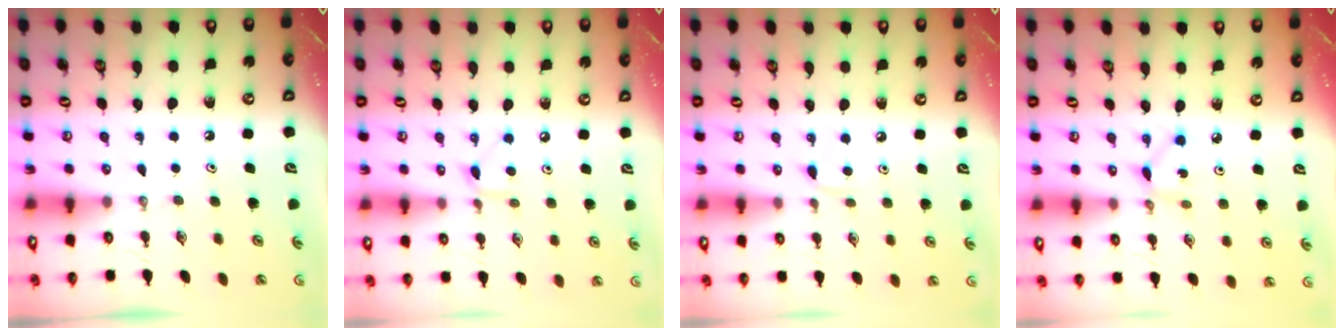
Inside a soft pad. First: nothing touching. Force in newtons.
{"total": 6.1, "press": 6.0, "slide": 0.7}
{"total": 3.5, "press": 3.5, "slide": 0.5}
{"total": 2.1, "press": 2.1, "slide": 0.1}